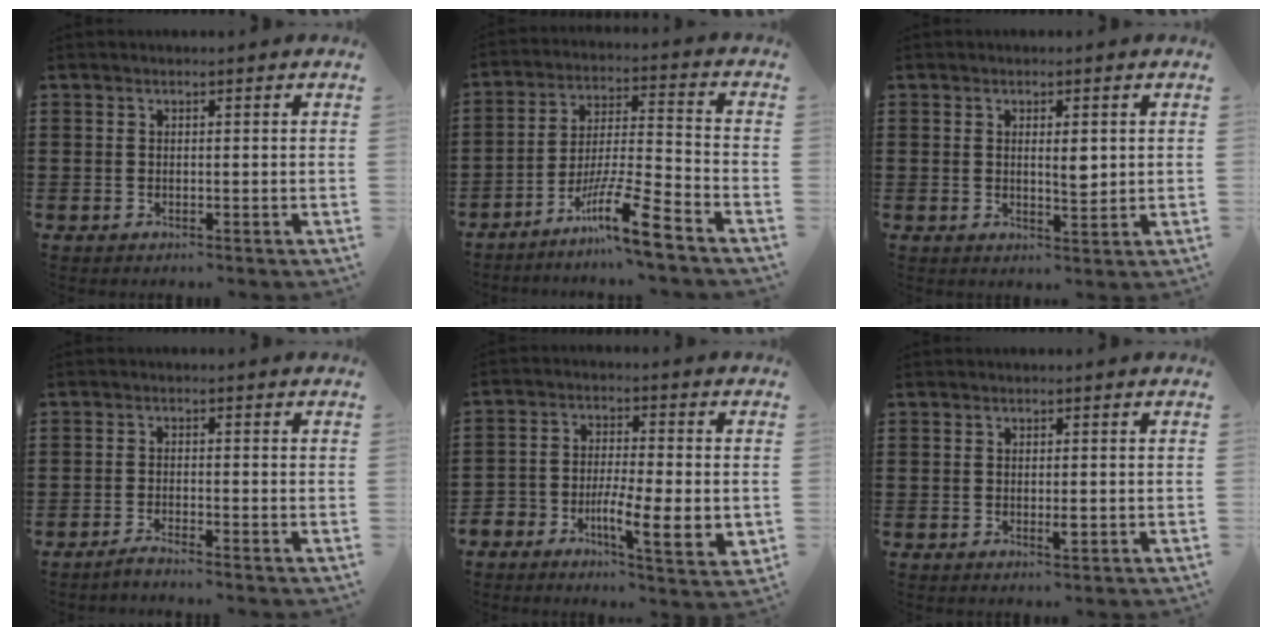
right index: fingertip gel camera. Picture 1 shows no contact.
{"total": 11.1, "force": [-7.8, 0.8, 7.8], "torque": [-0.141, 0.008, -0.151]}
{"total": 2.9, "force": [0.6, 0.9, 2.7], "torque": [-0.045, 0.000, 0.006]}
{"total": 1.7, "force": [-1.5, -0.2, 0.6], "torque": [-0.010, 0.000, -0.029]}
{"total": 7.2, "force": [-2.7, 2.4, 6.3], "torque": [-0.106, -0.008, -0.048]}
{"total": 1.6, "force": [-0.3, 0.4, 1.6], "torque": [-0.035, -0.005, -0.007]}